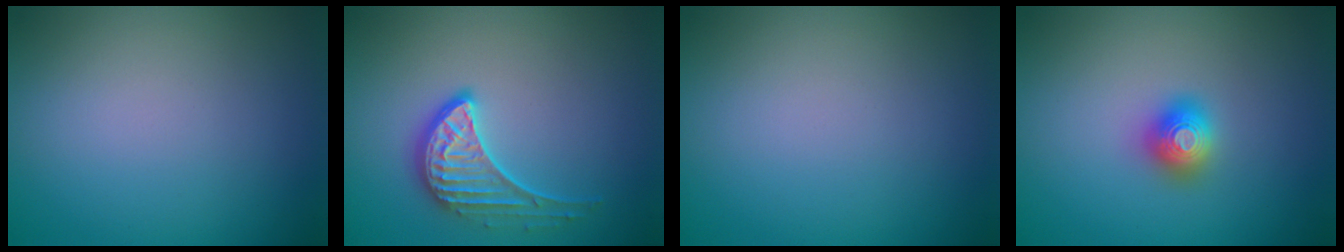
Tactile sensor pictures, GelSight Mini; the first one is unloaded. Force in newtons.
{"total": 3.5, "press": 3.0, "slide": 1.7}
{"total": 0.0}
{"total": 2.0, "press": 2.0, "slide": 0.2}